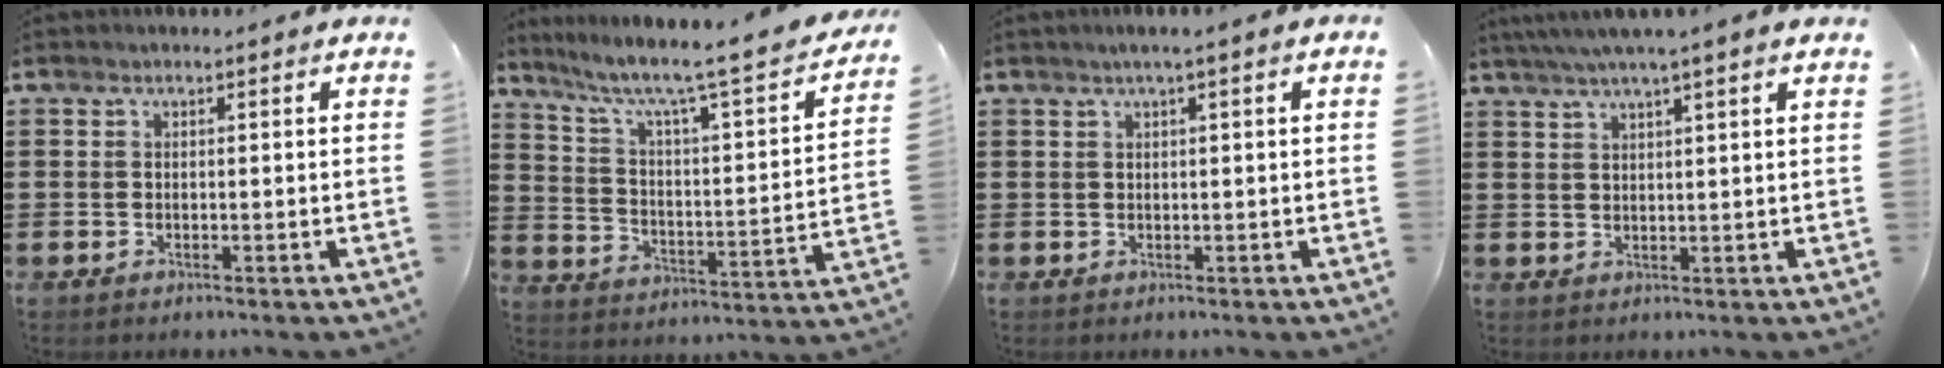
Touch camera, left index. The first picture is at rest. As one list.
[{"total": 5.6, "force": [4.2, 0.3, 3.7], "torque": [-0.094, -0.042, 0.058]}, {"total": 1.4, "force": [0.4, 0.0, 1.3], "torque": [-0.025, -0.002, 0.008]}, {"total": 3.3, "force": [2.5, -0.4, 2.1], "torque": [-0.046, 0.001, 0.044]}]